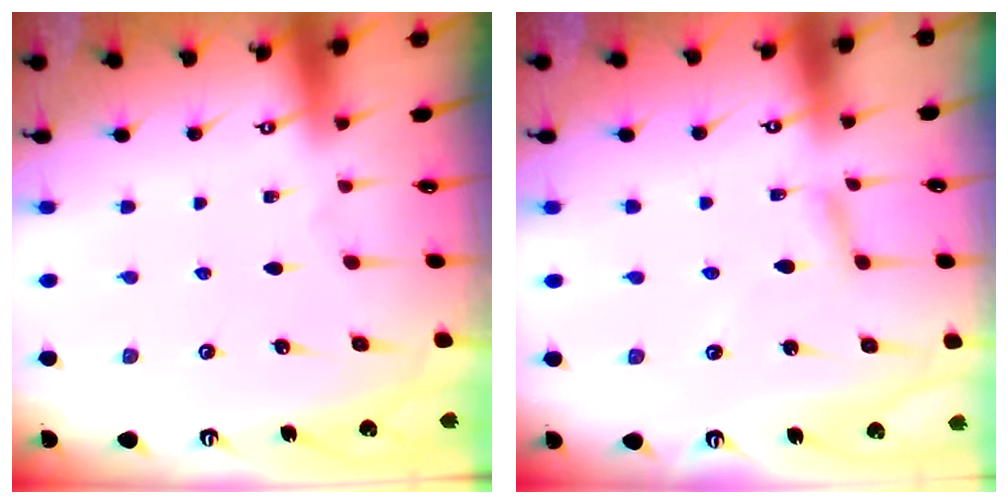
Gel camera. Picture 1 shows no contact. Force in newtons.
{"total": 2.3, "press": 2.3, "slide": 0.1}